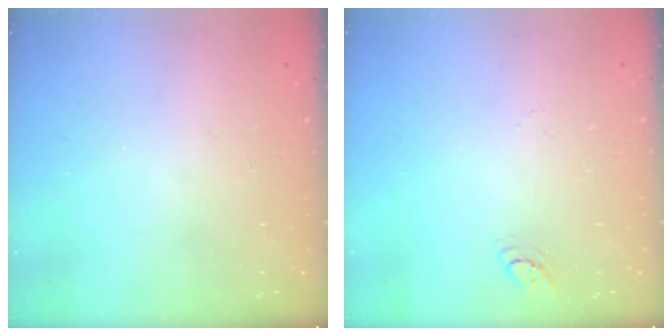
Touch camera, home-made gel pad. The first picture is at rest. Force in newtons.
{"total": 3.2, "press": 3.2, "slide": 0.3}